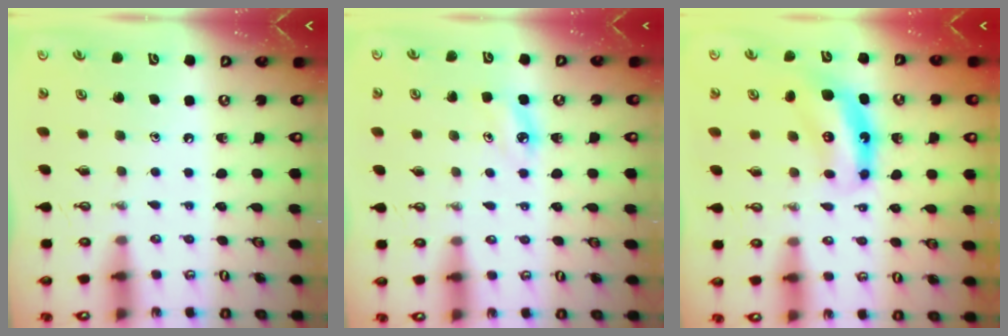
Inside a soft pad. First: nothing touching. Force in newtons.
{"total": 5.1, "press": 5.1, "slide": 0.6}
{"total": 6.7, "press": 6.7, "slide": 0.4}